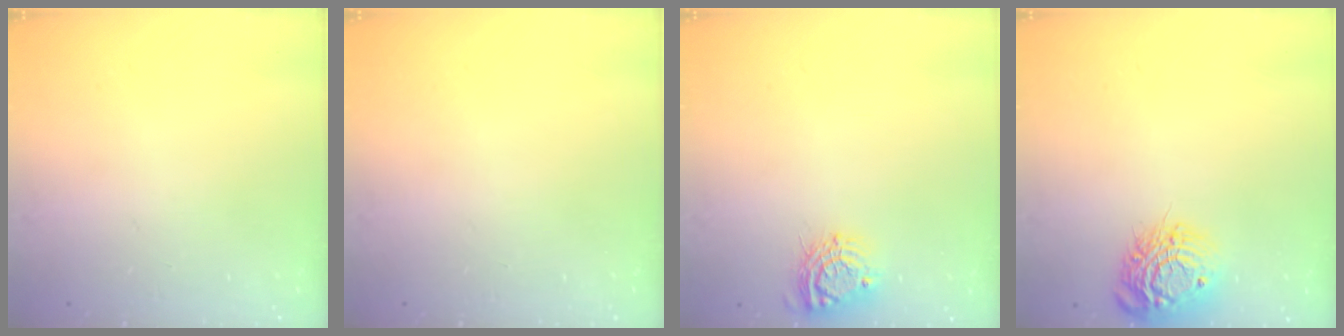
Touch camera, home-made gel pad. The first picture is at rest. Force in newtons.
{"total": 0.0}
{"total": 8.9, "press": 8.9, "slide": 0.3}
{"total": 13.1, "press": 13.1, "slide": 1.0}